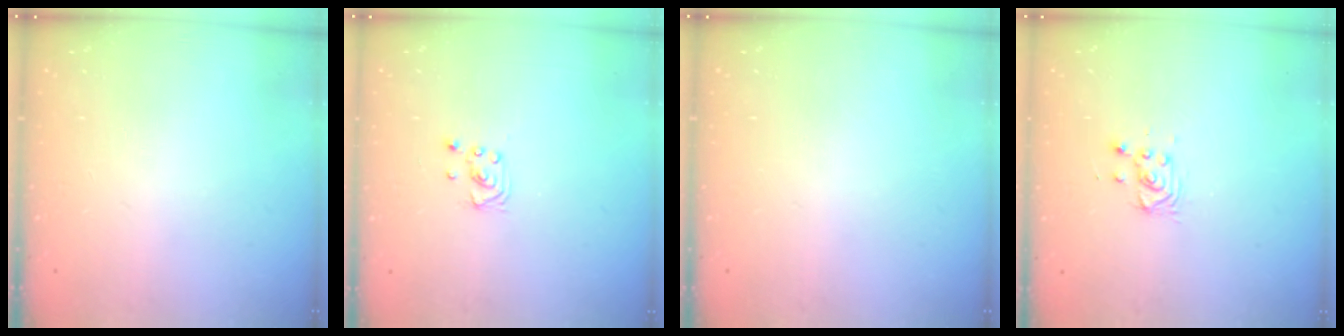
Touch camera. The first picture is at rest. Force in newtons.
{"total": 2.1, "press": 2.1, "slide": 0.2}
{"total": 0.0}
{"total": 3.1, "press": 3.1, "slide": 0.2}